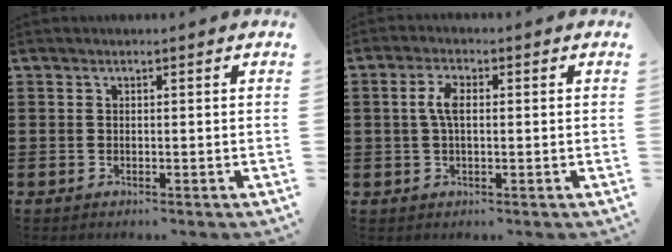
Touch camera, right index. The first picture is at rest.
{"total": 4.0, "force": [0.3, 1.6, 3.6], "torque": [-0.080, 0.004, 0.001]}